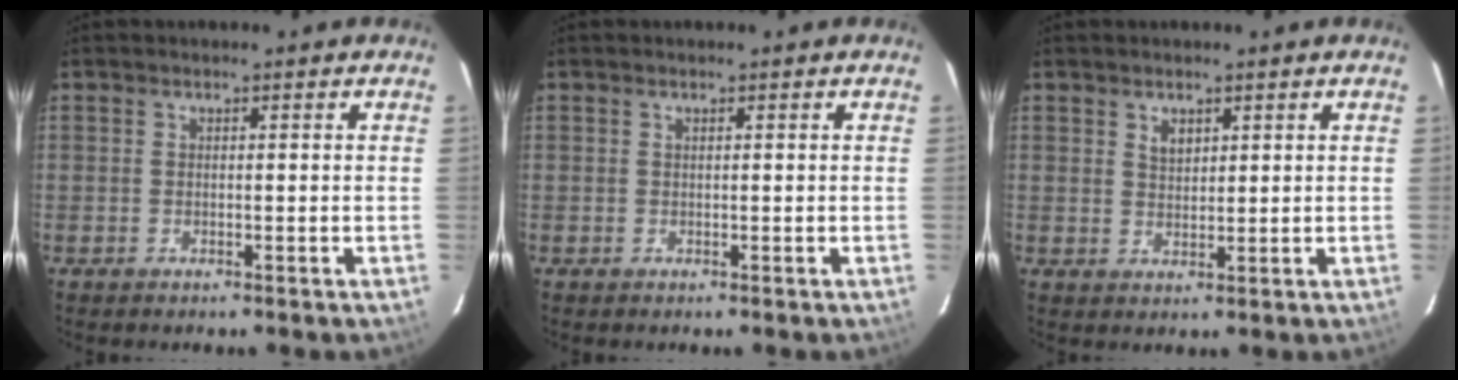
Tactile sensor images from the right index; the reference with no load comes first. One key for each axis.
{"total": 0.0}
{"total": 2.4, "fx": 1.4, "fy": 1.5, "fz": 1.4, "tx": -0.020, "ty": 0.002, "tz": 0.026}